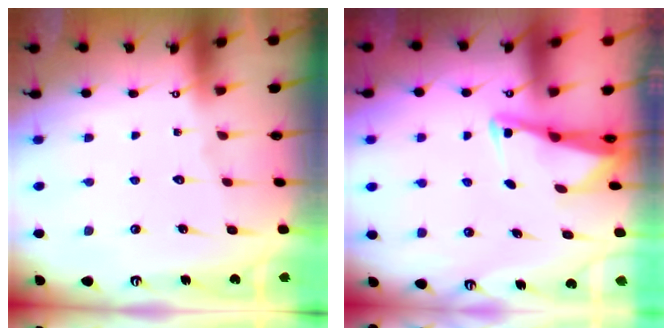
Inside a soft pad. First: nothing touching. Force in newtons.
{"total": 2.5, "press": 2.5, "slide": 0.3}